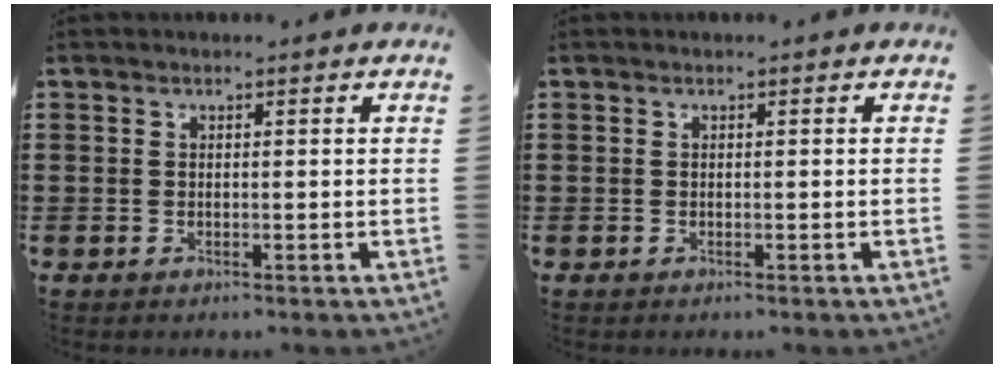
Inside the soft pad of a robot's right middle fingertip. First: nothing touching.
{"total": 0.0}